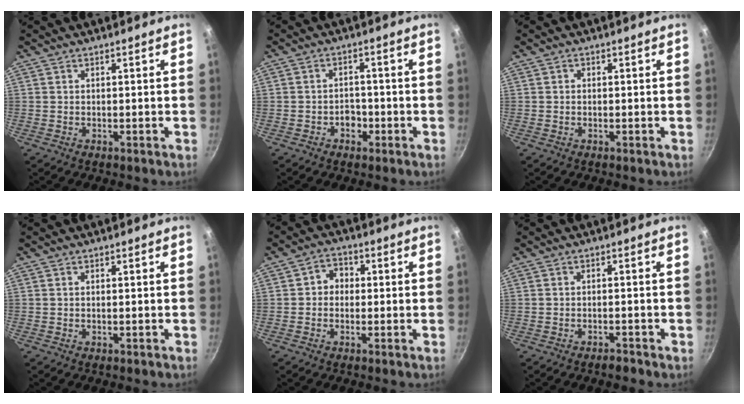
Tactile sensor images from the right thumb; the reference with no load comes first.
{"total": 3.2, "force": [-1.4, 2.4, 1.5], "torque": [-0.002, 0.017, -0.020]}
{"total": 0.5, "force": [0.0, 0.5, 0.2], "torque": [-0.003, 0.003, -0.001]}
{"total": 0.0}
{"total": 4.1, "force": [-0.1, 3.6, 2.0], "torque": [-0.006, 0.010, -0.011]}
{"total": 2.0, "force": [-1.6, 0.6, 1.0], "torque": [-0.017, 0.017, -0.019]}